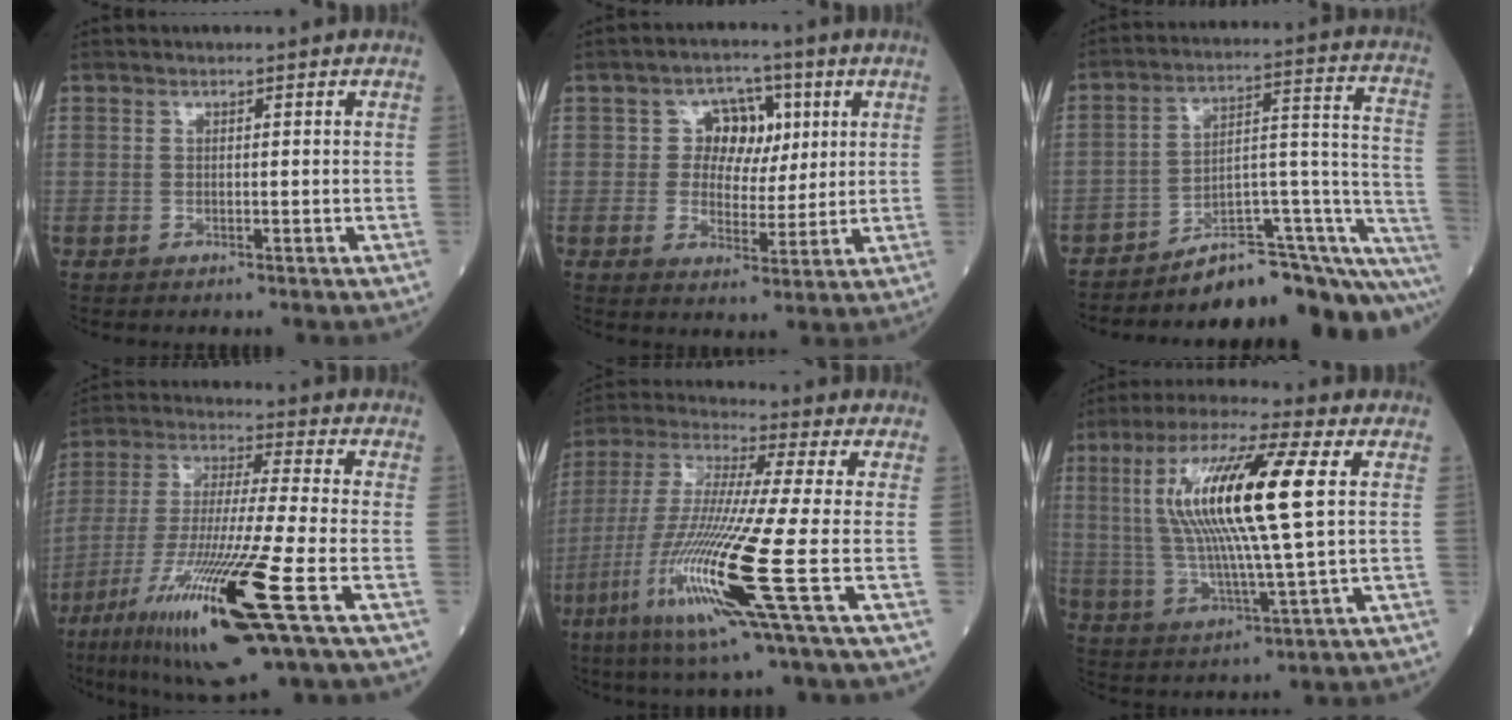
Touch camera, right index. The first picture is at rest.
{"total": 6.6, "force": [1.7, 5.3, 3.6], "torque": [-0.044, 0.019, 0.030]}
{"total": 18.8, "force": [-17.1, 1.8, 7.6], "torque": [-0.029, 0.065, -0.242]}
{"total": 20.1, "force": [-9.0, 0.1, 17.9], "torque": [-0.365, -0.049, -0.166]}
{"total": 17.6, "force": [-6.0, -1.0, 16.6], "torque": [-0.358, -0.030, -0.123]}
{"total": 17.1, "force": [3.7, 1.0, 16.7], "torque": [-0.336, 0.013, 0.058]}